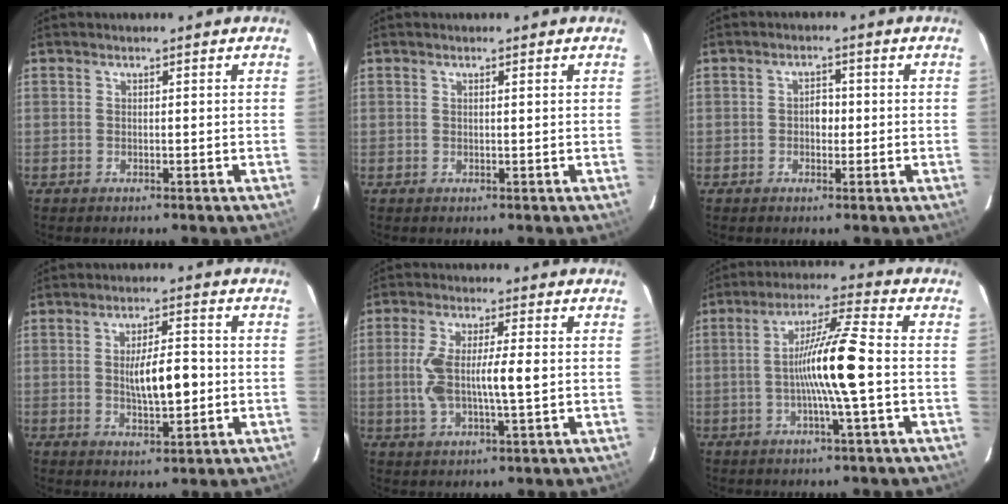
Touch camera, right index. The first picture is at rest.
{"total": 0.6, "force": [0.4, 0.0, 0.4], "torque": [-0.010, 0.004, 0.007]}
{"total": 2.3, "force": [-0.2, 1.5, 1.8], "torque": [-0.024, 0.006, -0.005]}
{"total": 7.5, "force": [-0.3, 2.1, 7.2], "torque": [-0.124, 0.003, -0.002]}
{"total": 8.7, "force": [0.0, 1.5, 8.5], "torque": [-0.172, 0.007, 0.001]}
{"total": 10.9, "force": [-1.2, -0.6, 10.8], "torque": [-0.197, 0.006, -0.028]}